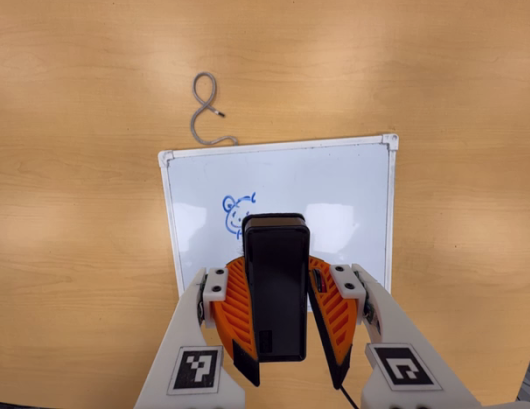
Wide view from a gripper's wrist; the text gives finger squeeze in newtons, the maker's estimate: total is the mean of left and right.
{"total": 11.3, "left": 9.7, "right": 12.9}